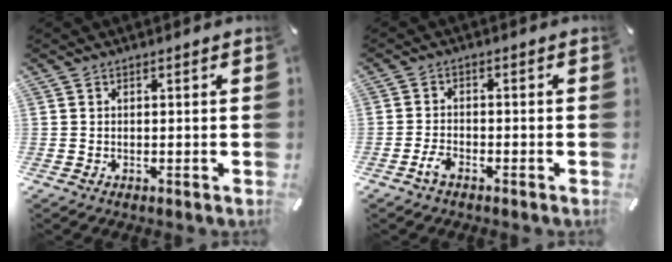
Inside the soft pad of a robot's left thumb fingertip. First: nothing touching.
{"total": 3.0, "force": [-2.1, 1.4, 1.7], "torque": [-0.043, 0.006, -0.044]}